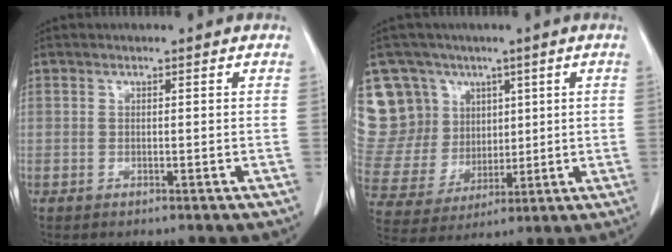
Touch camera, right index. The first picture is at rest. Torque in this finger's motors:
{"motor_torque": [-0.40, 0.69, -0.03, 0.00]}